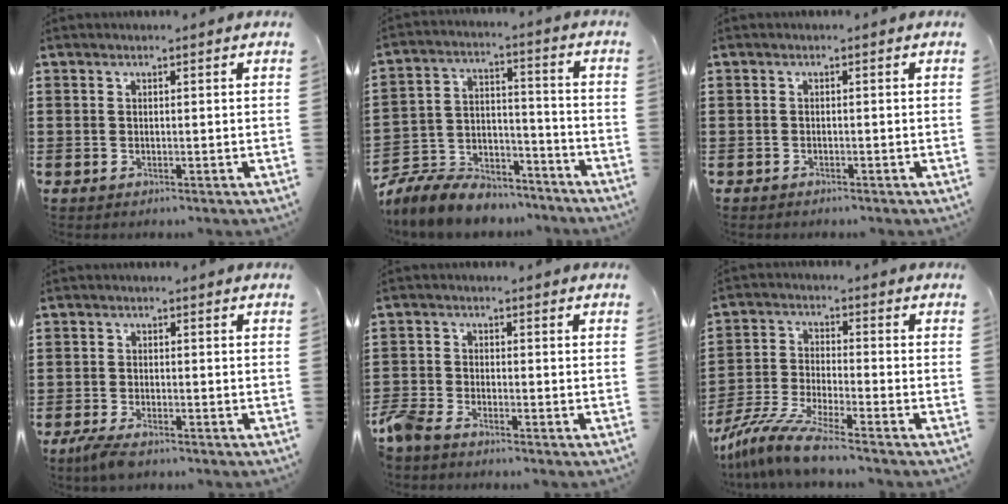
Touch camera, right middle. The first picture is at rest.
{"total": 8.3, "force": [-7.8, 2.5, 1.4], "torque": [-0.044, 0.011, -0.159]}
{"total": 0.6, "force": [-0.5, 0.2, 0.0], "torque": [-0.001, 0.000, -0.012]}
{"total": 2.4, "force": [-2.0, 0.7, 1.2], "torque": [-0.044, -0.005, -0.047]}
{"total": 3.4, "force": [-3.1, 0.9, 1.0], "torque": [-0.056, -0.008, -0.074]}
{"total": 8.0, "force": [-7.1, 0.1, 3.7], "torque": [-0.085, -0.008, -0.141]}